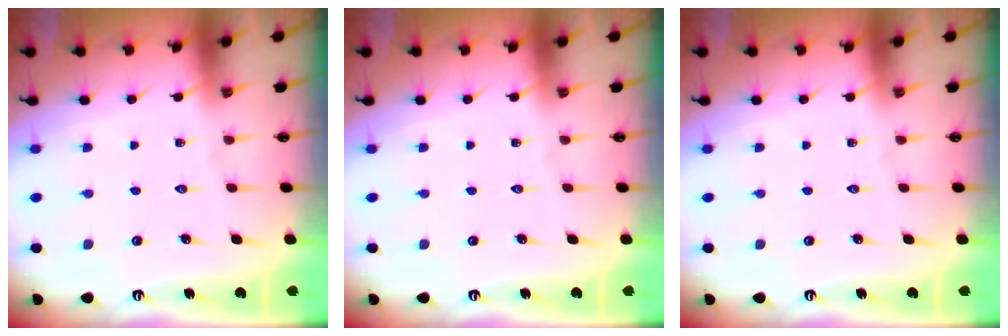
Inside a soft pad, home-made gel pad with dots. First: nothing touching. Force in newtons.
{"total": 0.0}
{"total": 0.0}